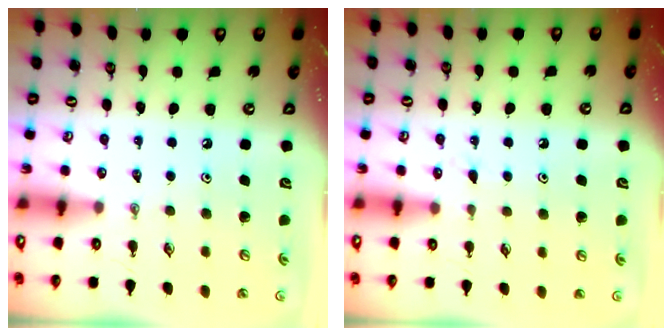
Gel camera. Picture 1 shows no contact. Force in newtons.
{"total": 6.0, "press": 6.0, "slide": 0.7}